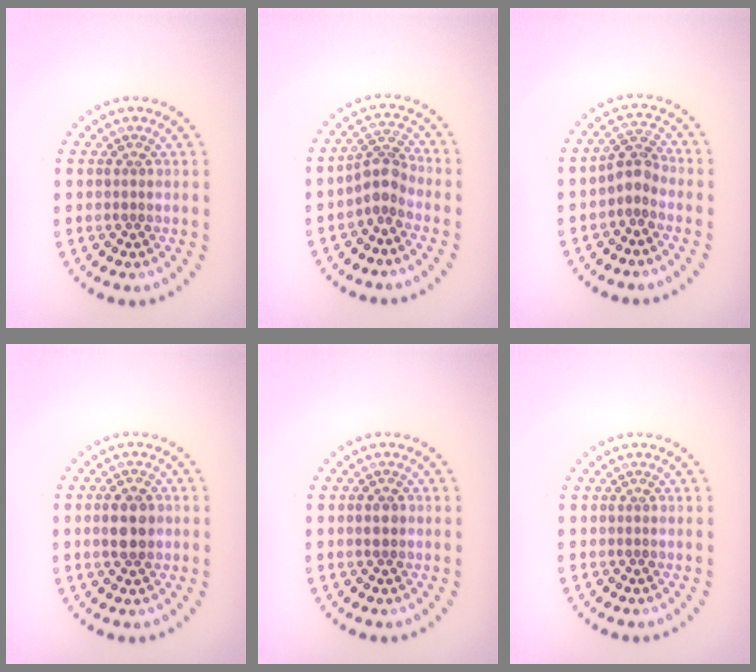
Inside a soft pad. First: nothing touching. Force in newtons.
{"total": 2.6, "press": 2.0, "slide": 1.8}
{"total": 2.3, "press": 1.8, "slide": 1.4}
{"total": 3.5, "press": 3.5, "slide": 0.1}
{"total": 1.4, "press": 1.4, "slide": 0.0}
{"total": 0.0}